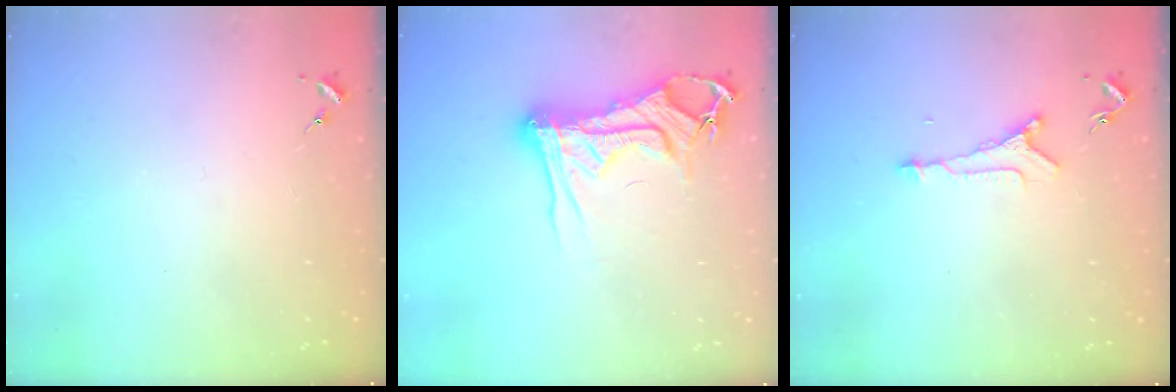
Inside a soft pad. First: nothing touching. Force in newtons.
{"total": 17.4, "press": 17.4, "slide": 1.2}
{"total": 5.2, "press": 5.2, "slide": 0.4}